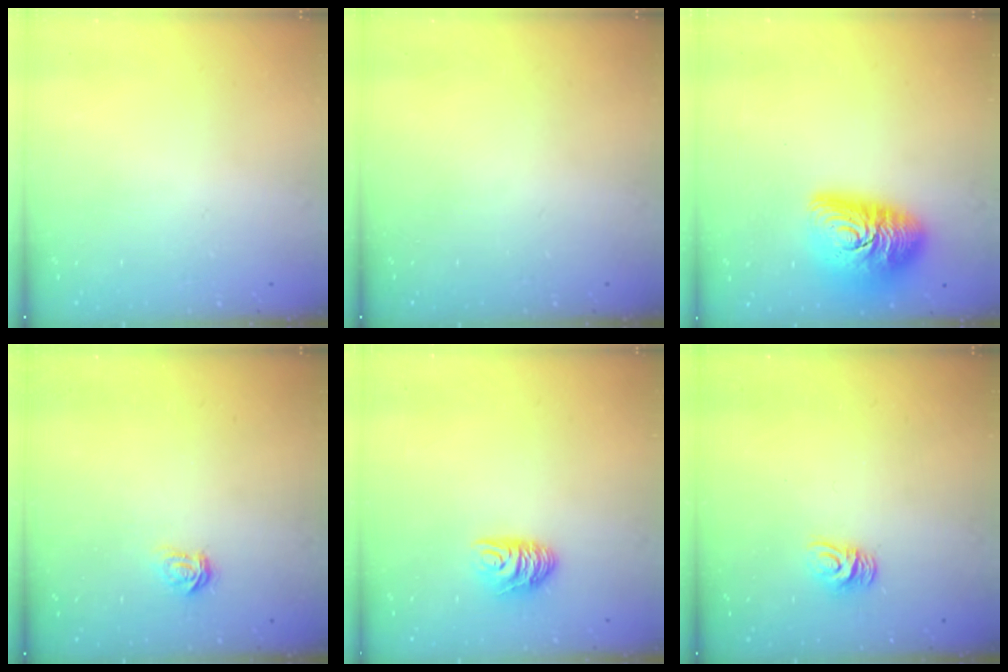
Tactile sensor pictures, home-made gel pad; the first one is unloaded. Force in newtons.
{"total": 0.0}
{"total": 15.8, "press": 15.8, "slide": 1.0}
{"total": 3.0, "press": 3.0, "slide": 0.3}
{"total": 6.8, "press": 6.8, "slide": 0.5}
{"total": 6.3, "press": 6.3, "slide": 0.2}